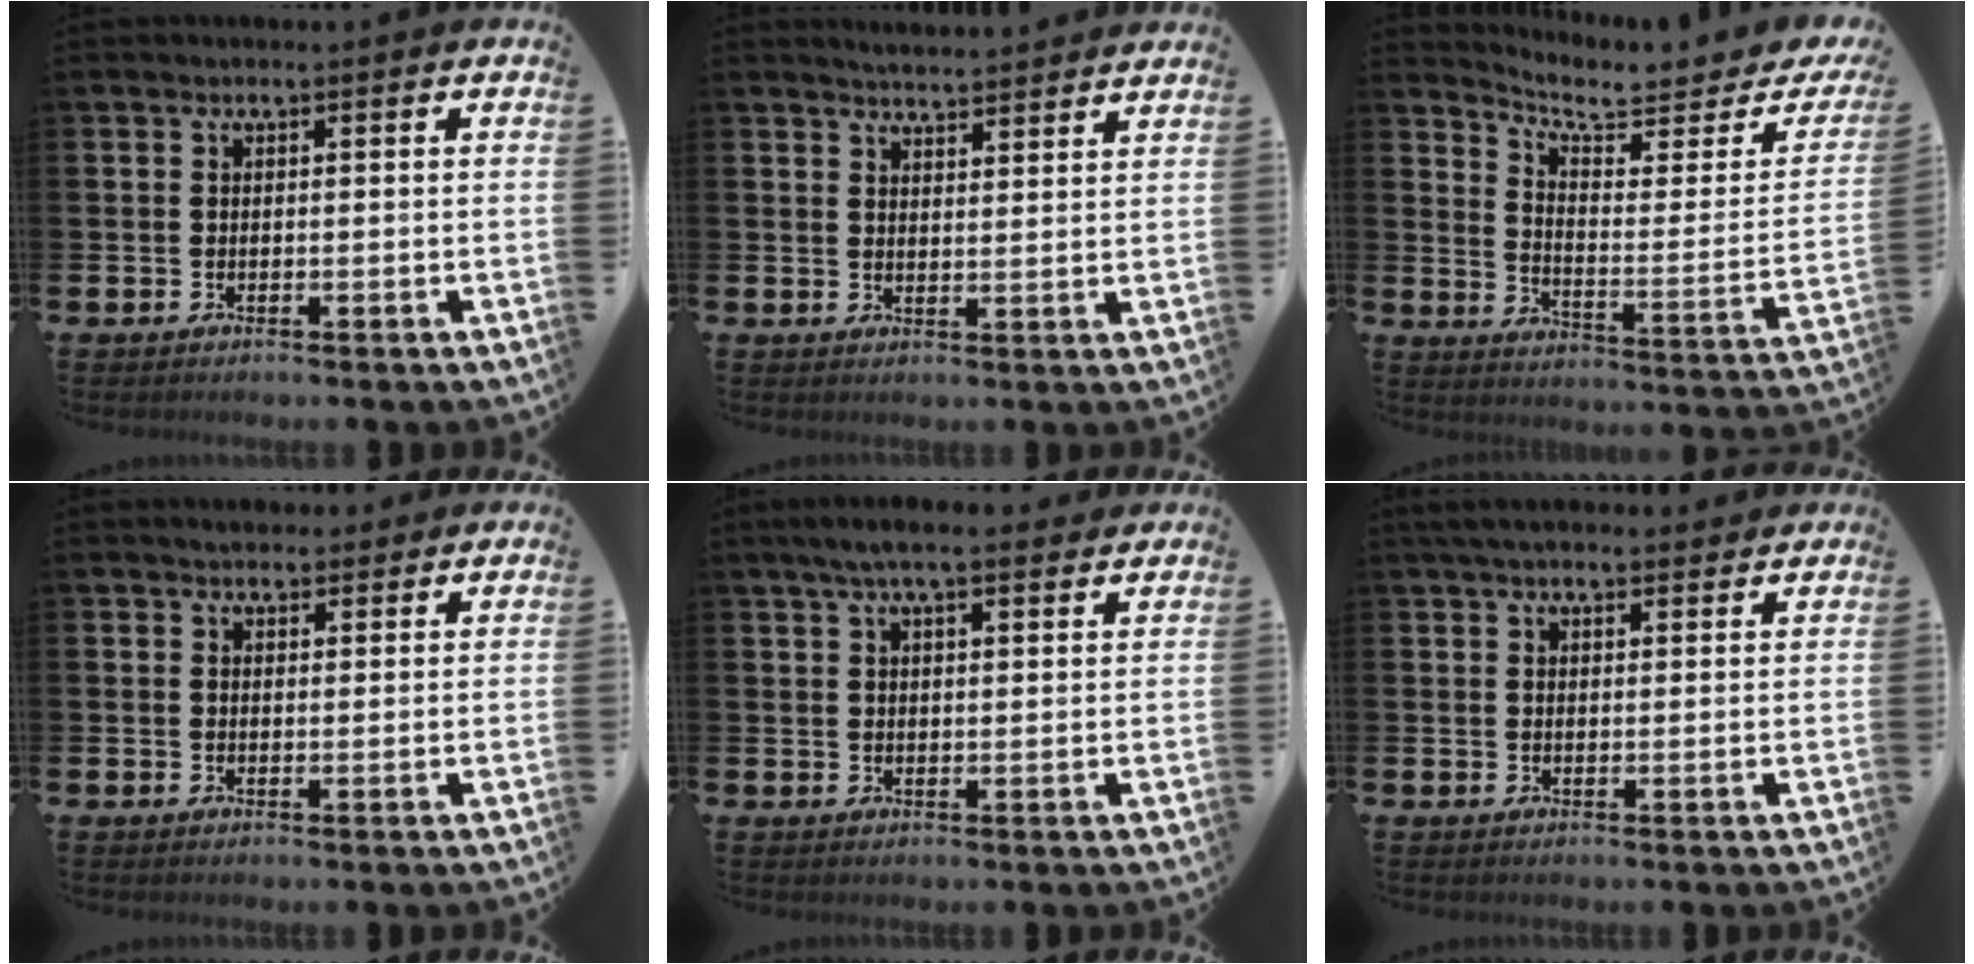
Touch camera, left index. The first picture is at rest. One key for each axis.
{"total": 3.8, "fx": 3.8, "fy": -0.2, "fz": -0.1, "tx": -0.005, "ty": -0.023, "tz": 0.068}
{"total": 6.5, "fx": 5.7, "fy": 1.7, "fz": 2.6, "tx": -0.069, "ty": -0.047, "tz": 0.091}
{"total": 2.4, "fx": 2.3, "fy": 0.6, "fz": -0.1, "tx": 0.007, "ty": -0.009, "tz": 0.041}
{"total": 5.0, "fx": 4.3, "fy": 0.9, "fz": 2.5, "tx": -0.047, "ty": -0.009, "tz": 0.074}
{"total": 3.6, "fx": 3.3, "fy": 0.8, "fz": 1.3, "tx": -0.030, "ty": -0.007, "tz": 0.061}